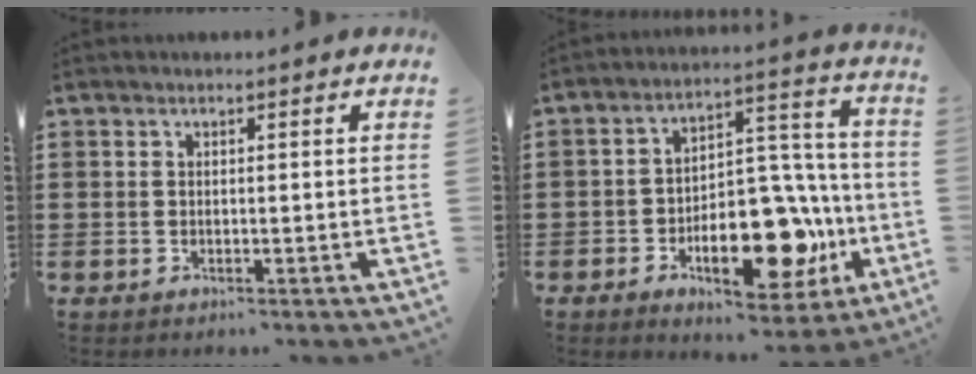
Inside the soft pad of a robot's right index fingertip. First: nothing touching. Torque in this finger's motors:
{"motor_torque": [2.14, 0.00, 0.50, 0.21]}